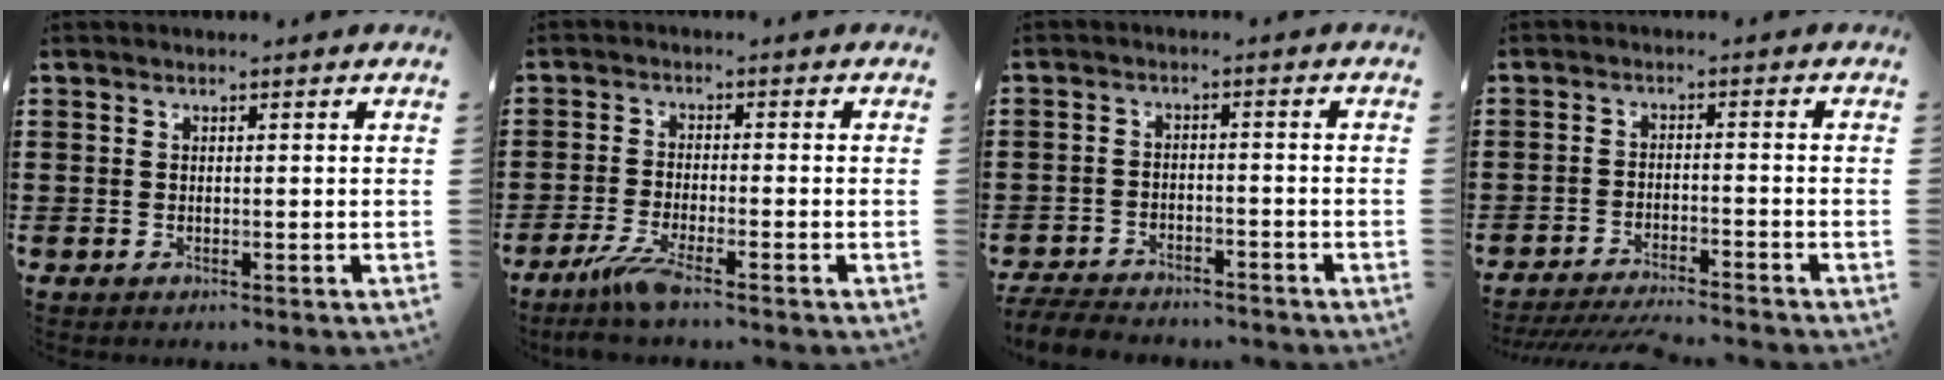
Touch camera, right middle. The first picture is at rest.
{"total": 4.9, "force": [-3.6, 0.2, 3.4], "torque": [-0.080, -0.018, -0.071]}
{"total": 4.6, "force": [-4.4, 0.8, 0.7], "torque": [-0.024, 0.002, -0.094]}
{"total": 4.1, "force": [-3.9, 0.1, 1.1], "torque": [-0.025, -0.006, -0.081]}